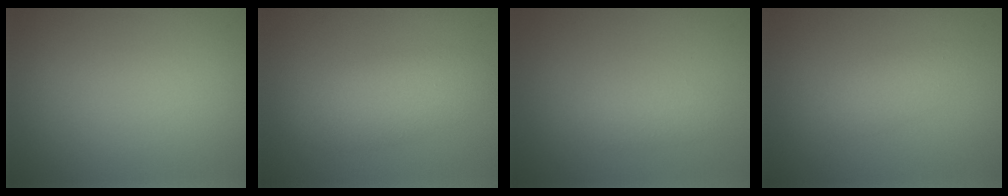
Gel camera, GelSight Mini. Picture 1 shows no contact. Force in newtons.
{"total": 4.0, "press": 4.0, "slide": 0.1}
{"total": 1.6, "press": 1.6, "slide": 0.2}
{"total": 1.8, "press": 1.8, "slide": 0.0}